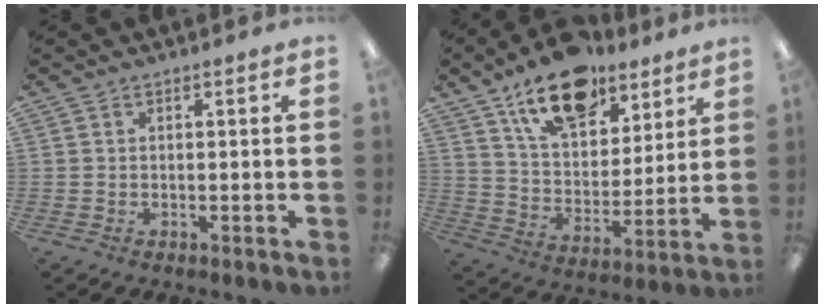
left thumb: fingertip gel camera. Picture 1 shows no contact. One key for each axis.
{"total": 17.7, "fx": 12.6, "fy": 9.1, "fz": 8.5, "tx": -0.141, "ty": -0.067, "tz": 0.225}